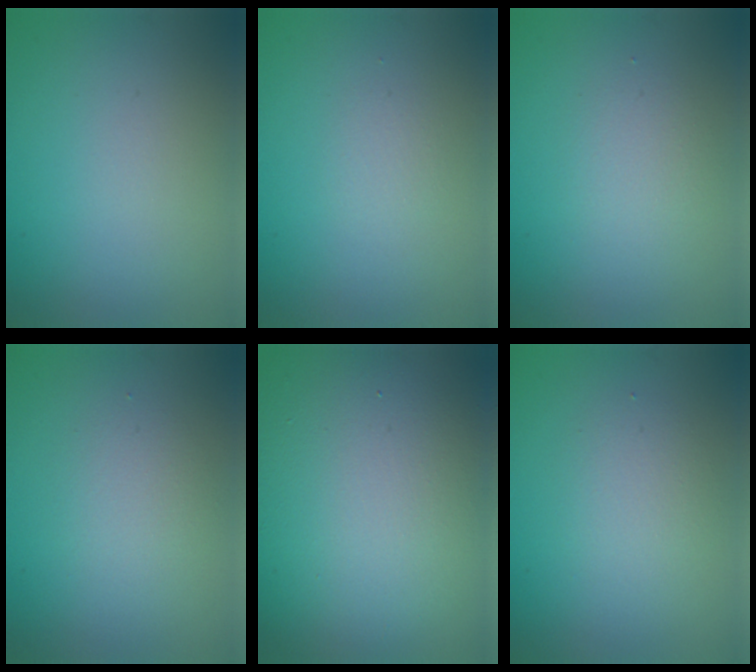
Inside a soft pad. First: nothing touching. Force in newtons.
{"total": 0.9, "press": 0.9, "slide": 0.1}
{"total": 1.7, "press": 1.7, "slide": 0.1}
{"total": 1.9, "press": 1.9, "slide": 0.1}
{"total": 19.0, "press": 18.9, "slide": 1.1}
{"total": 2.0, "press": 2.0, "slide": 0.1}